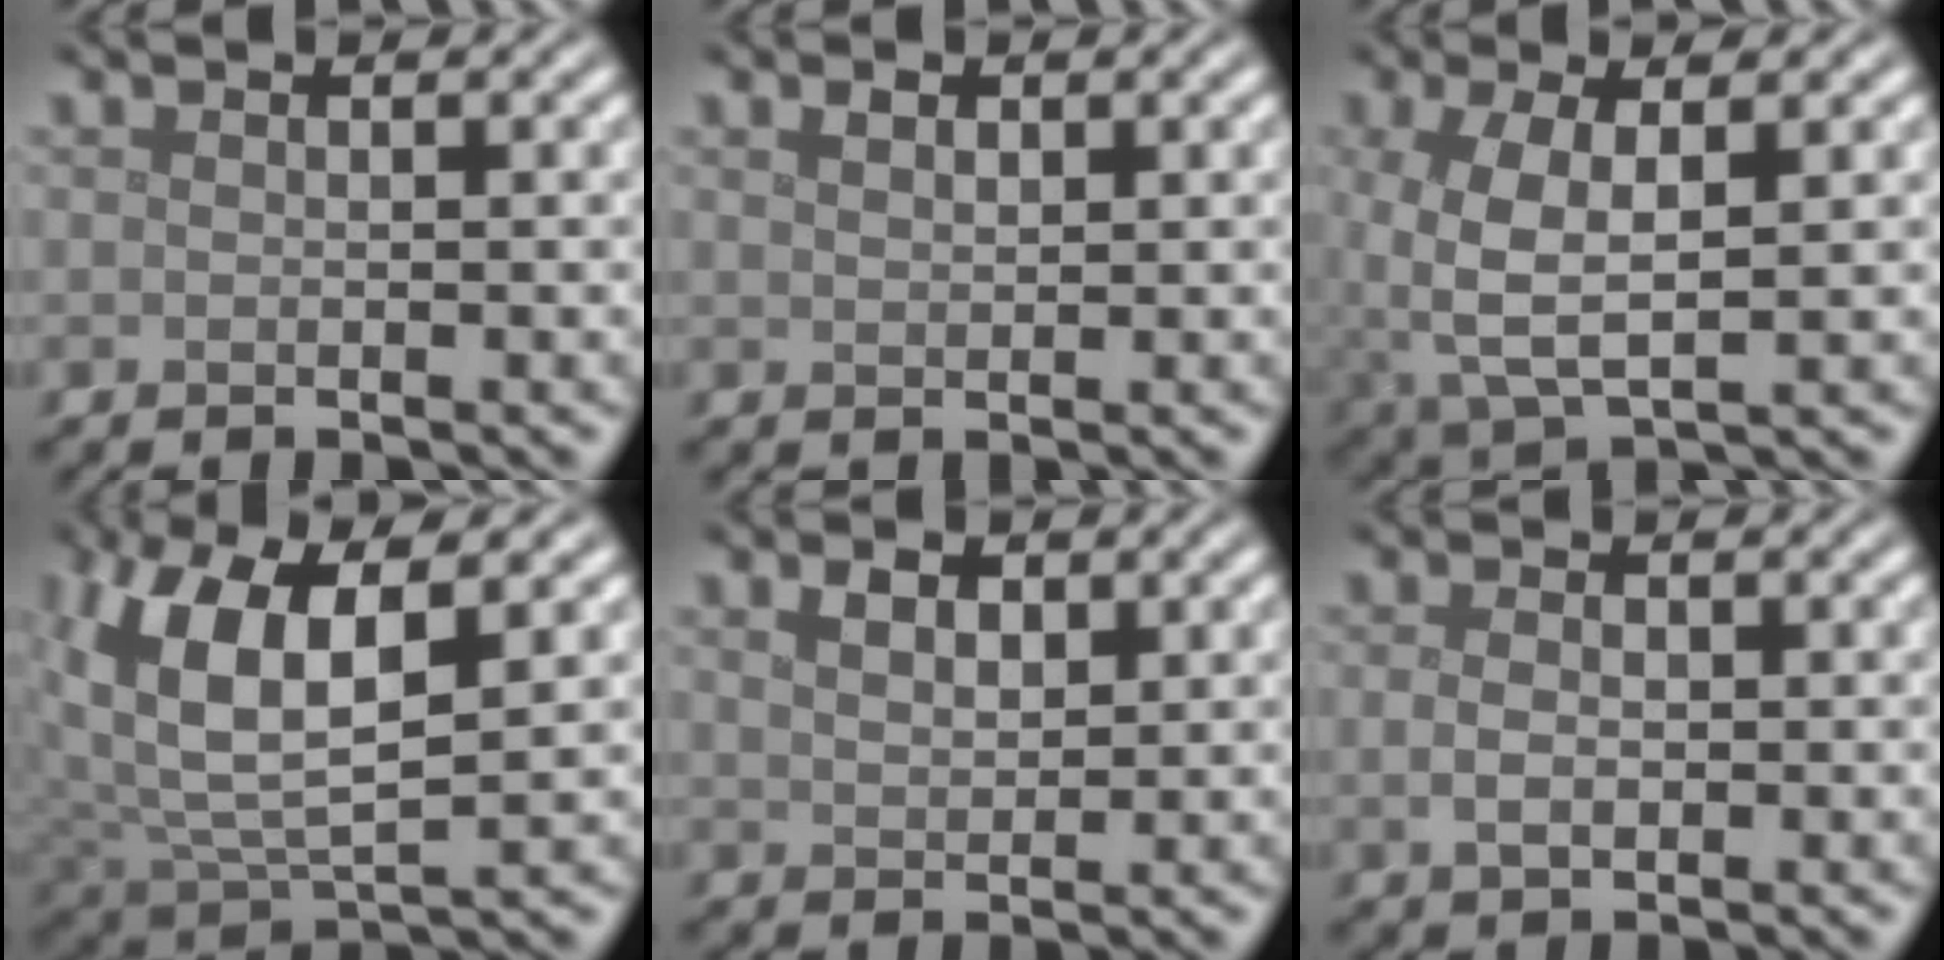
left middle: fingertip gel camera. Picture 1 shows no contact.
{"total": 1.0, "force": [0.7, 0.6, 0.5], "torque": [-0.011, 0.001, 0.015]}
{"total": 5.0, "force": [0.3, 2.2, 4.5], "torque": [-0.109, 0.000, 0.009]}
{"total": 8.5, "force": [2.4, 3.6, 7.3], "torque": [-0.162, 0.004, 0.041]}
{"total": 2.0, "force": [1.1, 1.2, 1.2], "torque": [-0.023, 0.002, 0.022]}
{"total": 1.8, "force": [-0.1, 1.2, 1.3], "torque": [-0.029, -0.002, -0.001]}